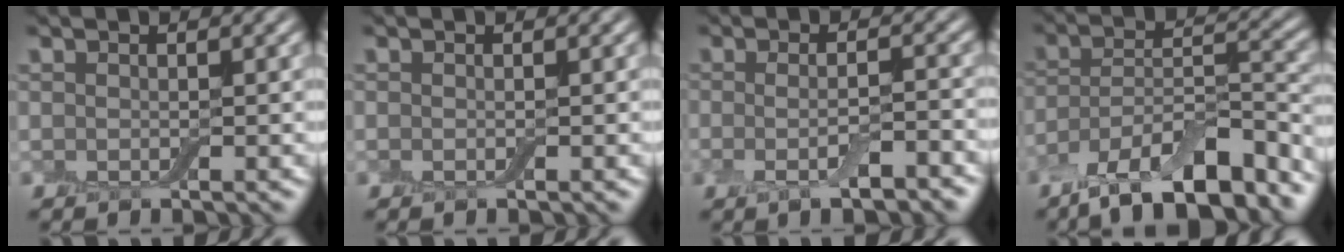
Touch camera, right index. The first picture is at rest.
{"total": 0.0}
{"total": 3.2, "force": [-1.0, 0.7, 3.0], "torque": [-0.059, -0.004, -0.019]}
{"total": 11.3, "force": [-8.5, 3.7, 6.5], "torque": [-0.110, 0.011, -0.151]}